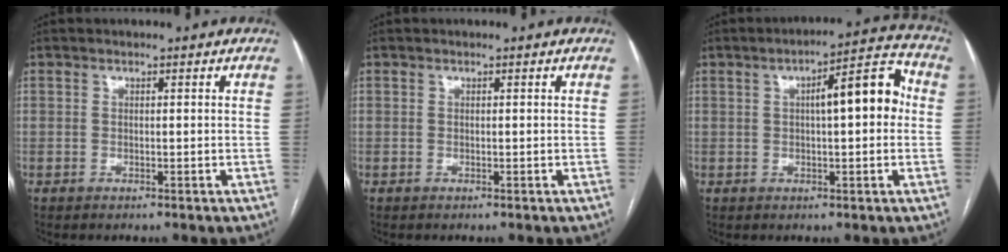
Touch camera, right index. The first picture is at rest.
{"total": 0.0}
{"total": 9.6, "force": [1.1, 2.3, 9.3], "torque": [-0.129, 0.035, 0.013]}